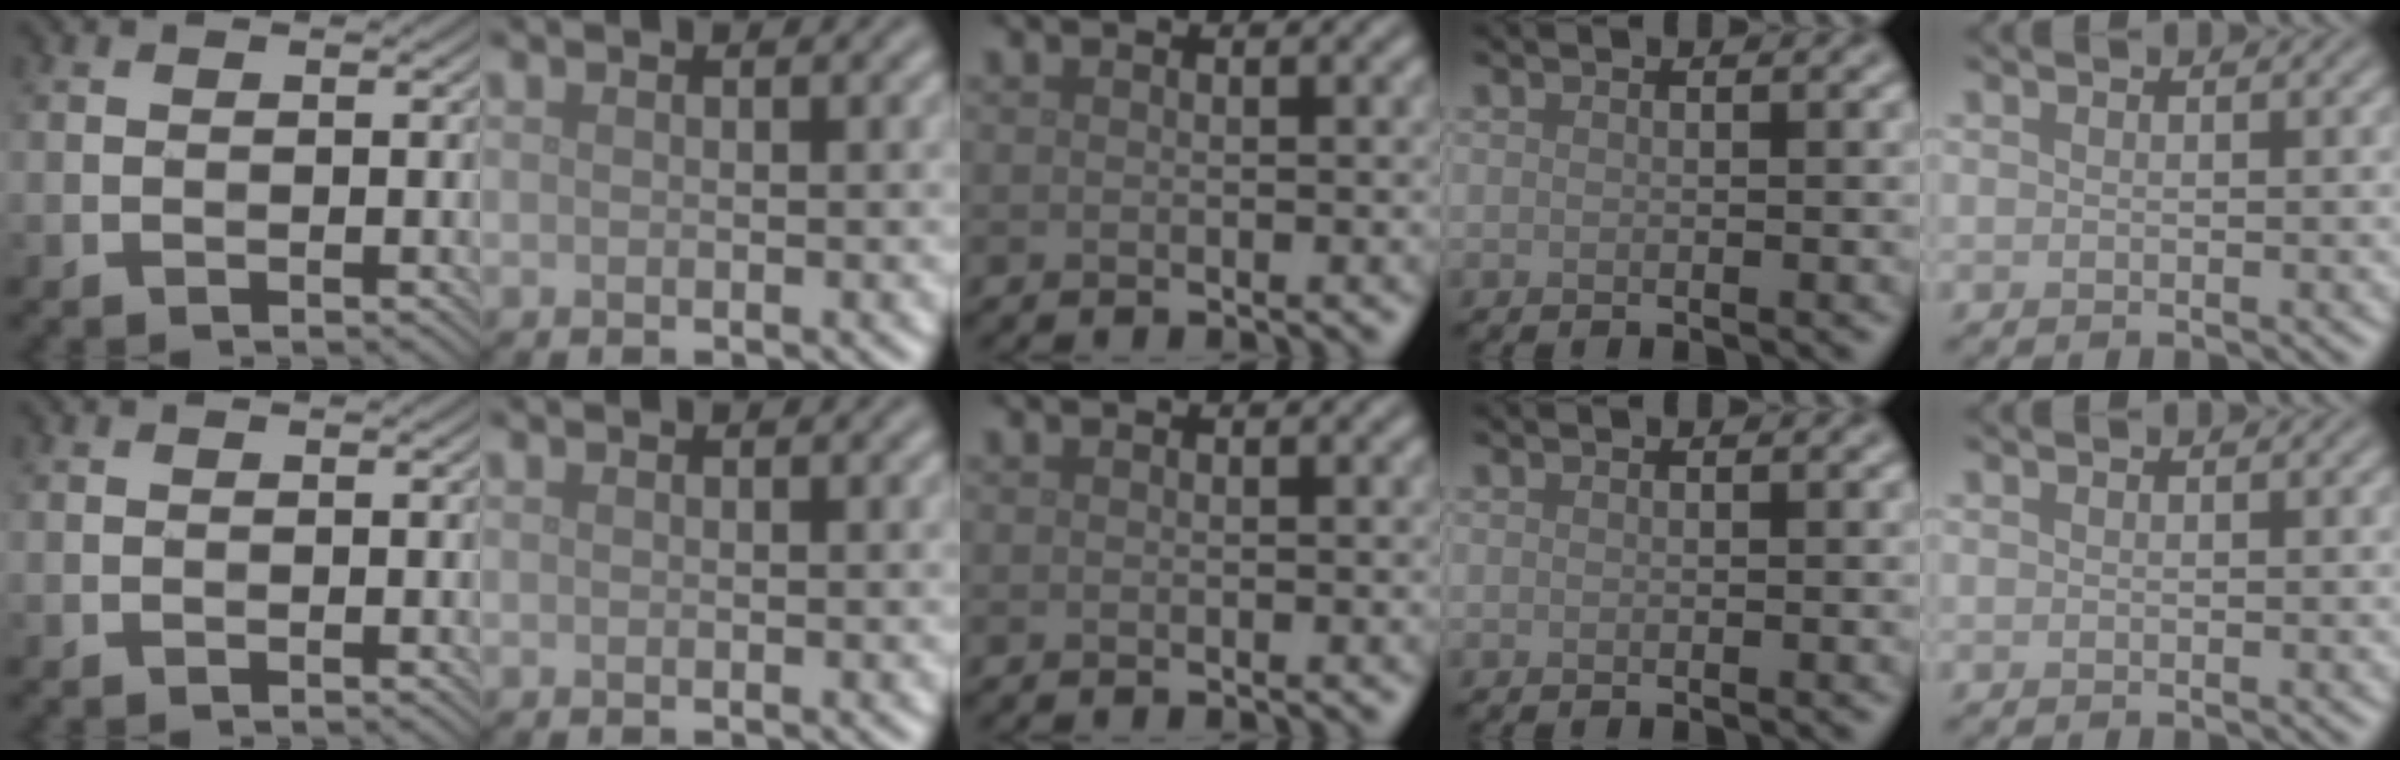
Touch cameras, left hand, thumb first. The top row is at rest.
{}